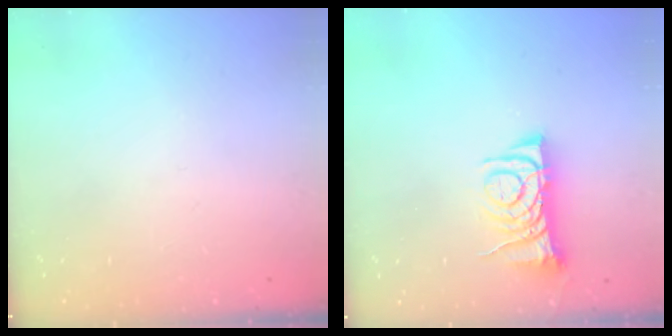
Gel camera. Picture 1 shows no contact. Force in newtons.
{"total": 8.1, "press": 8.1, "slide": 0.9}